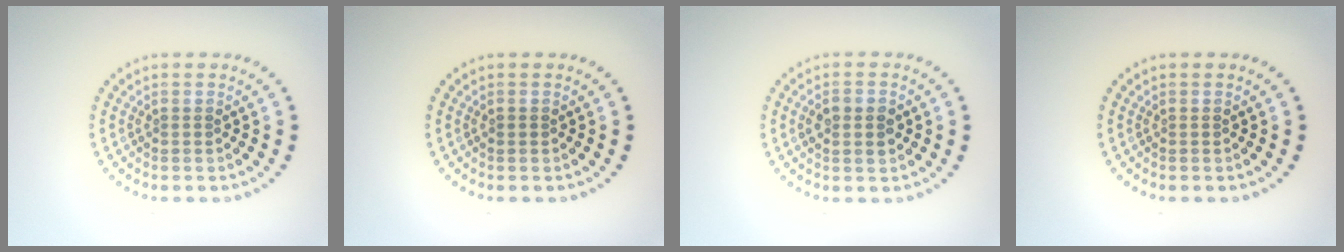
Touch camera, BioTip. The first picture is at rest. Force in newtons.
{"total": 0.7, "press": 0.7, "slide": 0.2}
{"total": 2.1, "press": 2.1, "slide": 0.1}
{"total": 0.0}